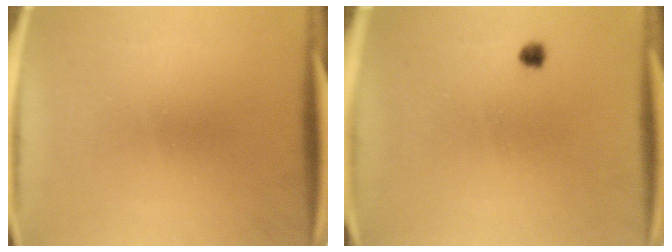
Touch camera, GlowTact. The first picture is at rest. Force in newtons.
{"total": 1.2}